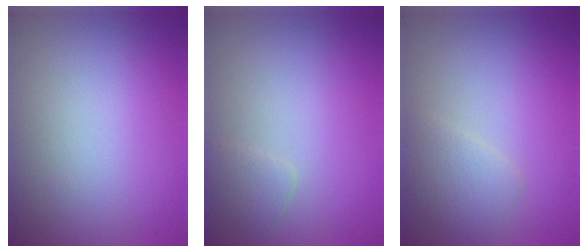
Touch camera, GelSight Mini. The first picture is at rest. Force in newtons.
{"total": 1.2, "press": 1.2, "slide": 0.1}
{"total": 2.1, "press": 2.1, "slide": 0.1}